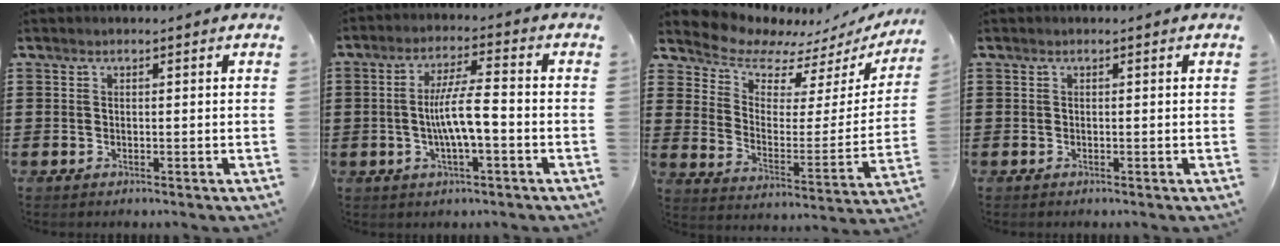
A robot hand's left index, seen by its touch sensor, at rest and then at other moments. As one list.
[{"total": 7.3, "force": [-1.3, 1.3, 7.1], "torque": [-0.137, 0.001, -0.030]}, {"total": 7.5, "force": [7.1, 2.4, 0.5], "torque": [-0.051, -0.065, 0.125]}, {"total": 0.0}]